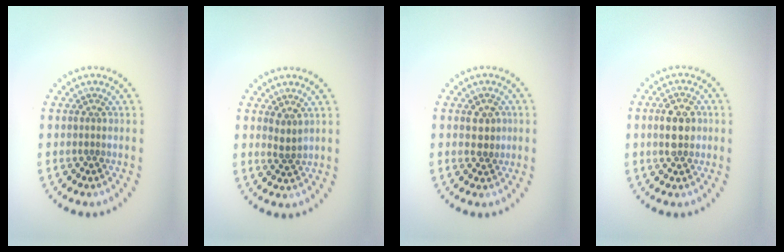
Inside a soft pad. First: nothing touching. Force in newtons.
{"total": 1.0, "press": 0.8, "slide": 0.6}
{"total": 1.8, "press": 1.8, "slide": 0.2}
{"total": 3.0, "press": 3.0, "slide": 0.1}